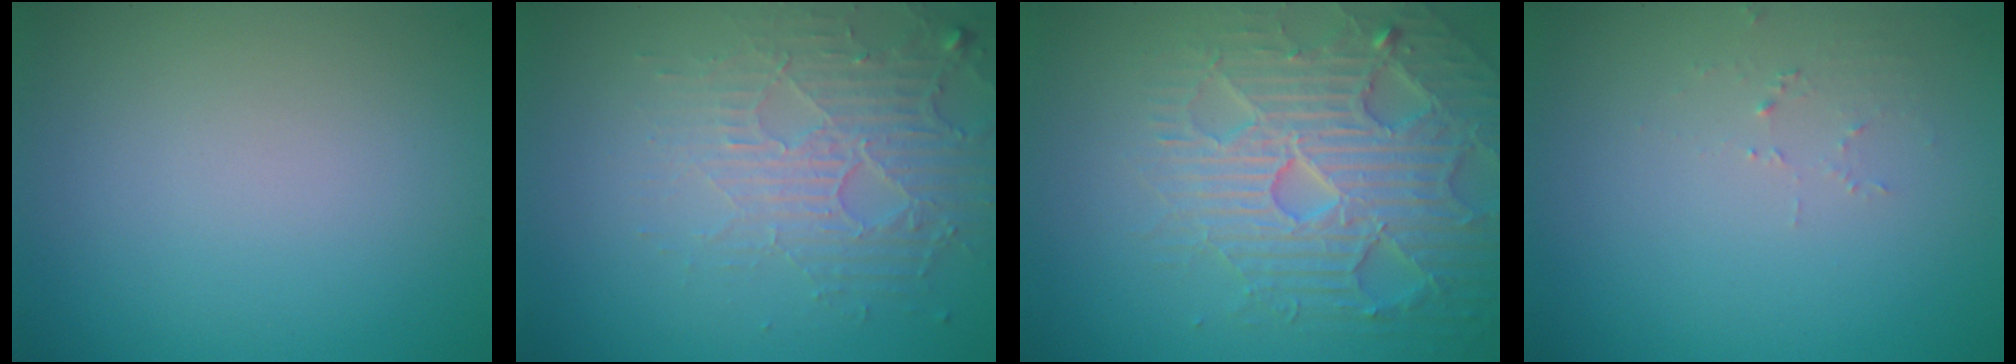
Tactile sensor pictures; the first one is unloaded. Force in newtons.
{"total": 5.1, "press": 3.4, "slide": 3.8}
{"total": 7.0, "press": 6.9, "slide": 1.4}
{"total": 1.1, "press": 1.1, "slide": 0.1}